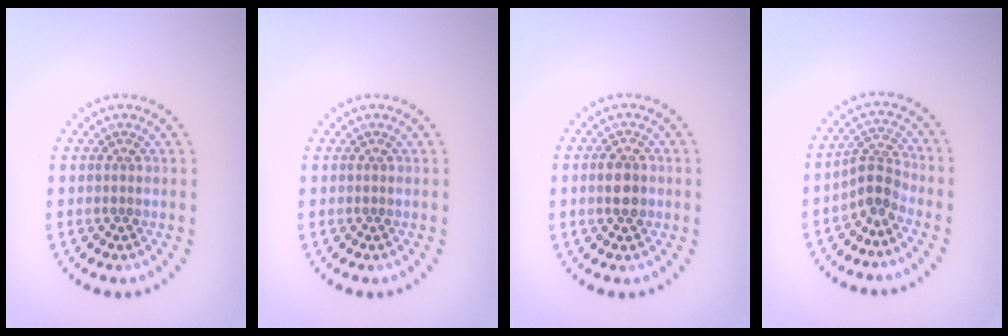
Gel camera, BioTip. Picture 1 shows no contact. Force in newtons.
{"total": 0.0}
{"total": 2.1, "press": 2.1, "slide": 0.2}
{"total": 2.6, "press": 1.8, "slide": 1.8}